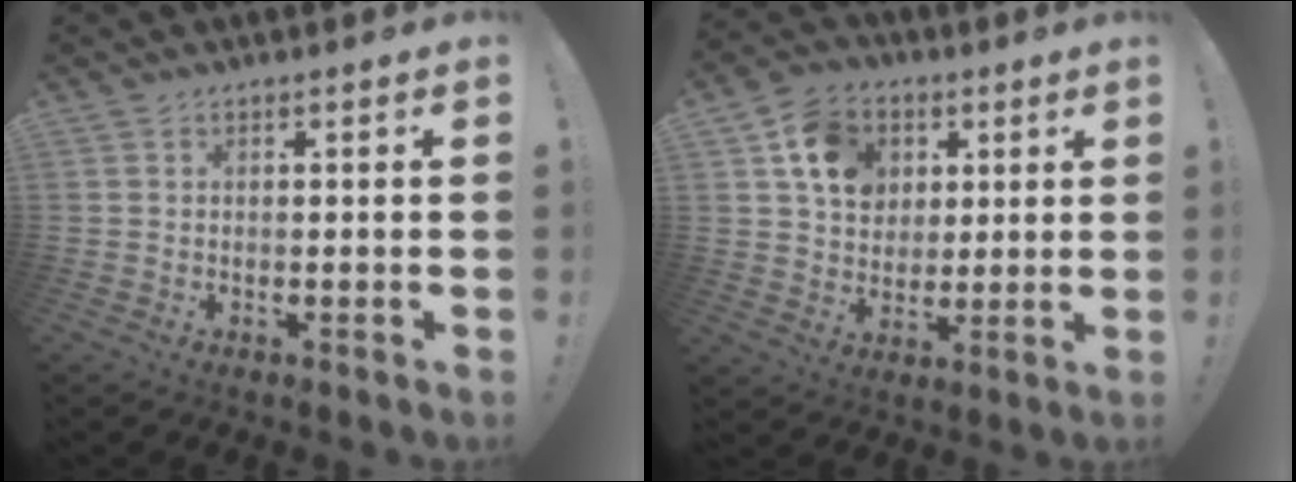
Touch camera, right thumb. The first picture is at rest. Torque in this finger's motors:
{"motor_torque": [1.18, 1.06, 0.20, -0.24, 0.23]}